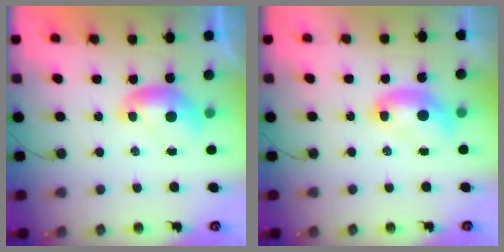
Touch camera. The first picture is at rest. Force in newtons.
{"total": 2.5, "press": 2.5, "slide": 0.1}